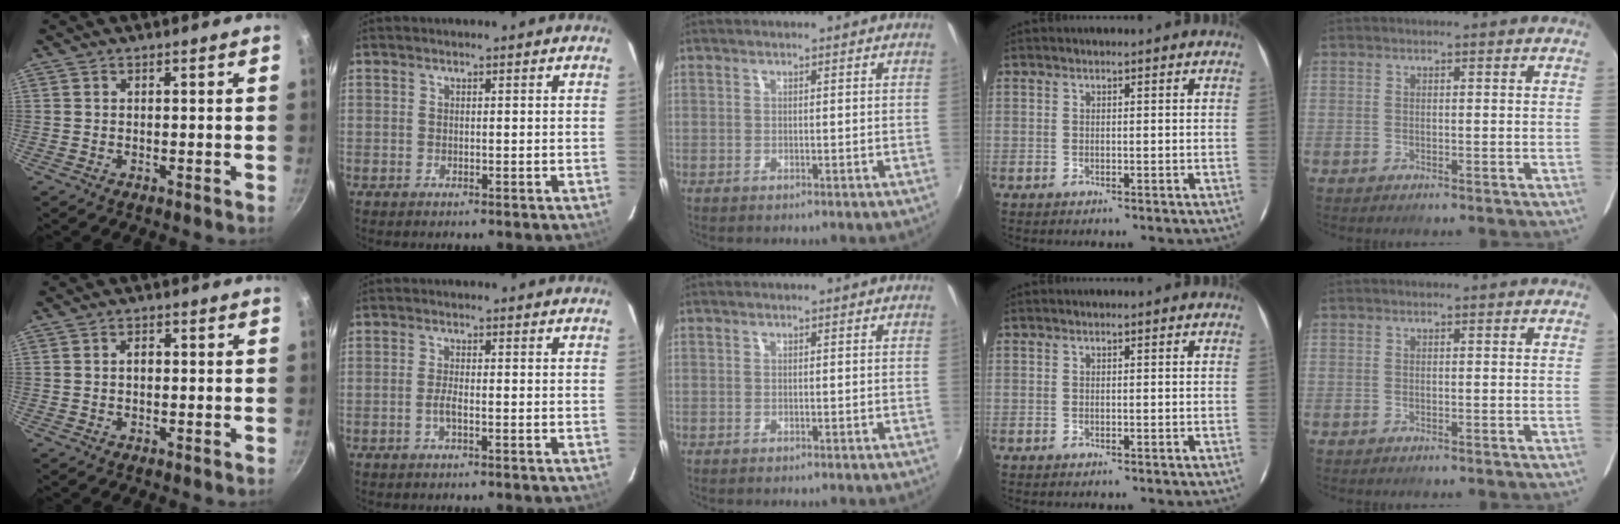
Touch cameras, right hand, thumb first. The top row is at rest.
{"thumb": {"total": 1.8, "force": [0.1, 1.2, 1.4], "torque": [-0.019, 0.008, 0.000]}, "index": {"total": 2.1, "force": [-0.9, 0.3, 1.9], "torque": [-0.039, 0.000, -0.019]}}